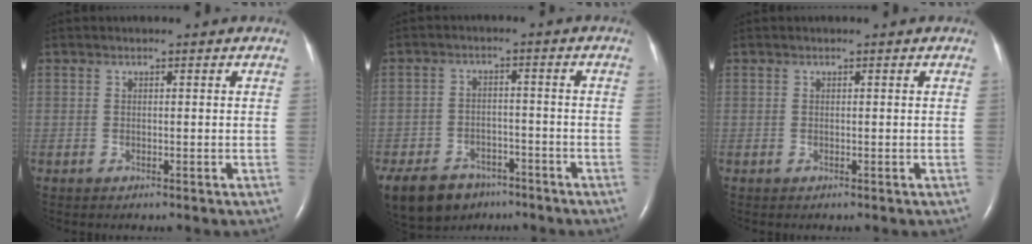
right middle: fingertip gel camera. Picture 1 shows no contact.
{"total": 12.4, "force": [-8.8, 7.4, 4.6], "torque": [-0.111, -0.005, -0.134]}
{"total": 0.0}